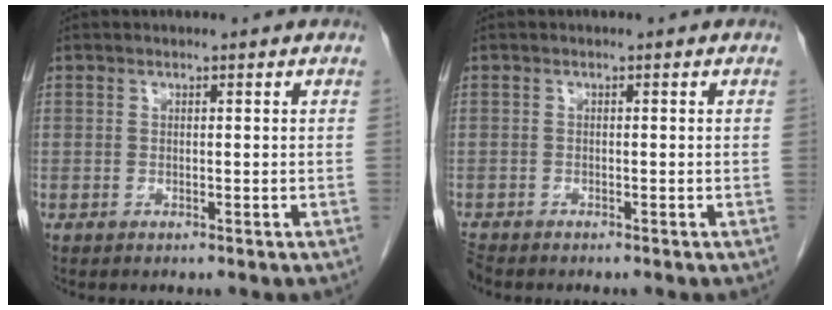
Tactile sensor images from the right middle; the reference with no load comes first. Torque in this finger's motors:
{"motor_torque": [-0.07, 0.12, -0.02, -0.01]}